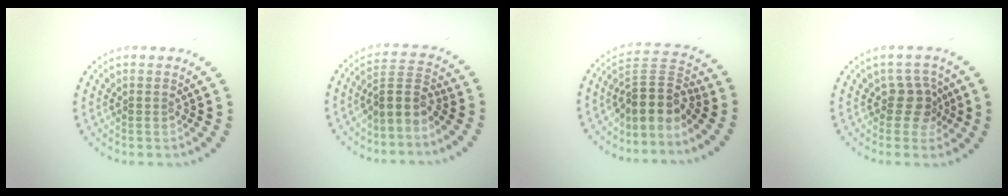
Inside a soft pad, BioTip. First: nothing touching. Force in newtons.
{"total": 2.8, "press": 2.0, "slide": 1.9}
{"total": 4.1, "press": 3.1, "slide": 2.8}
{"total": 2.5, "press": 1.9, "slide": 1.6}